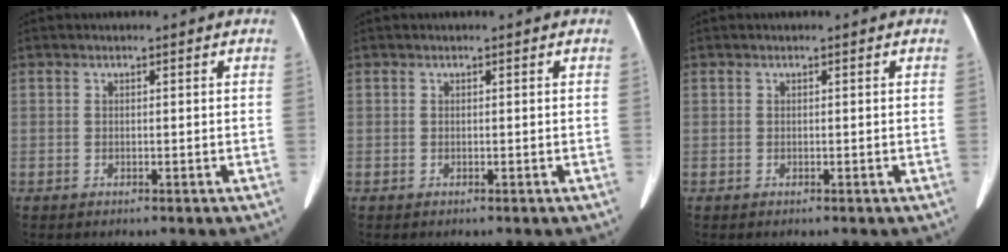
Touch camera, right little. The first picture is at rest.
{"total": 0.0}
{"total": 0.0}